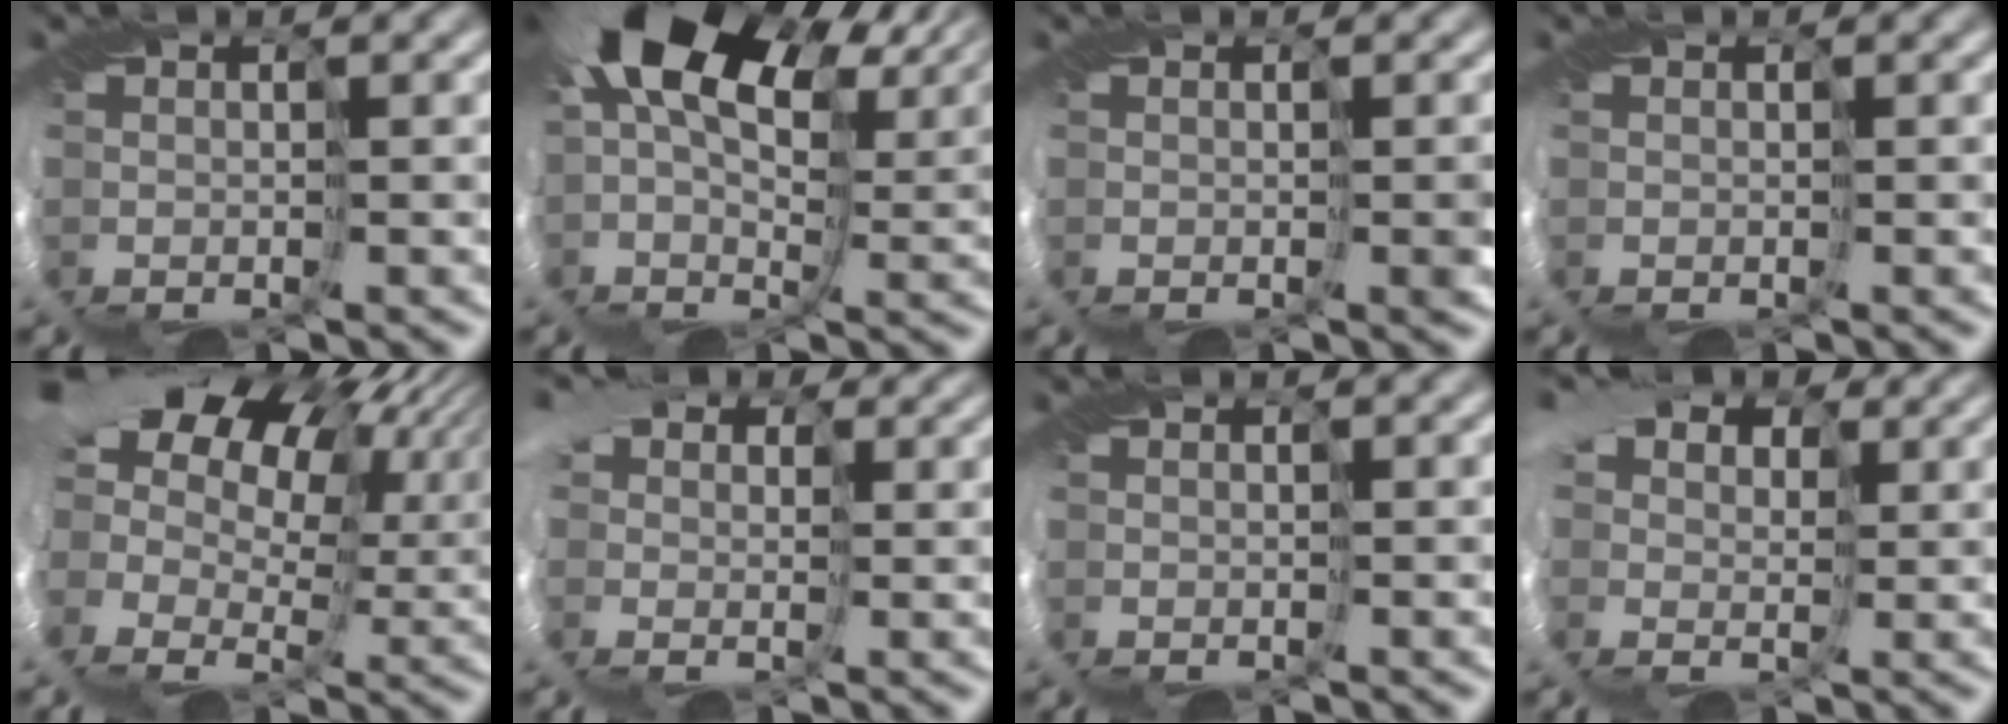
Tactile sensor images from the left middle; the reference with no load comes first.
{"total": 16.3, "force": [6.4, 9.0, 11.9], "torque": [-0.206, 0.044, 0.101]}
{"total": 1.2, "force": [-0.3, 0.4, 1.1], "torque": [-0.017, 0.000, -0.005]}
{"total": 0.0}
{"total": 16.7, "force": [6.2, 10.7, 11.2], "torque": [-0.236, 0.019, 0.119]}
{"total": 8.4, "force": [3.5, 6.4, 4.3], "torque": [-0.107, 0.024, 0.021]}
{"total": 0.0}
{"total": 8.6, "force": [4.6, 6.1, 4.0], "torque": [-0.103, 0.029, 0.053]}